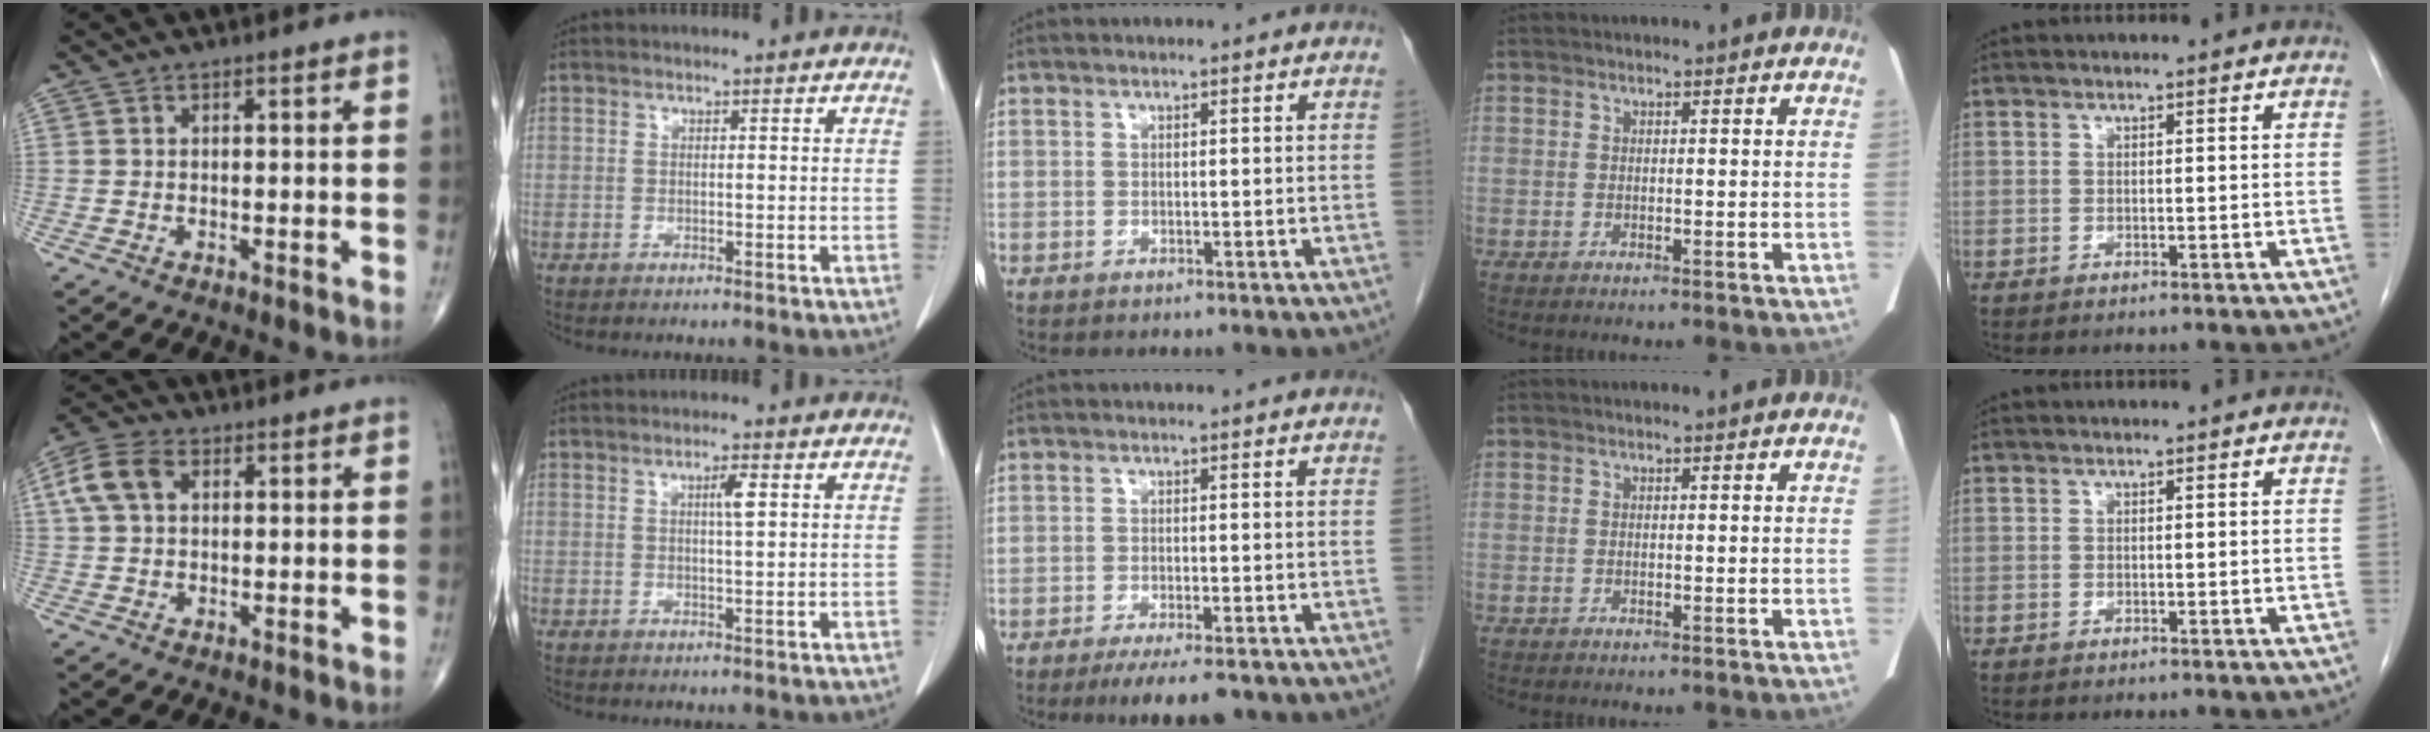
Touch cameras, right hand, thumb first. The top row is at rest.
{"thumb": {"total": 7.1, "force": [2.0, 4.6, 5.1], "torque": [-0.111, 0.017, 0.037]}, "index": {"total": 2.5, "force": [0.8, 0.2, 2.4], "torque": [-0.038, 0.001, 0.013]}, "middle": {"total": 6.2, "force": [-4.6, 1.2, 4.1], "torque": [-0.053, -0.011, -0.066]}}